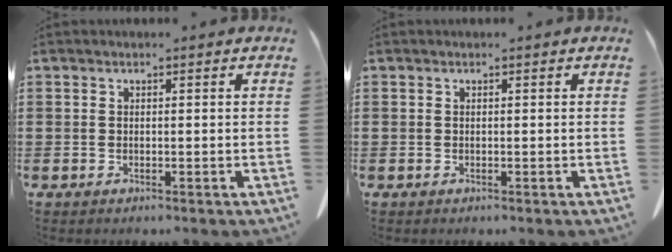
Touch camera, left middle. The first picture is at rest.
{"total": 0.0}